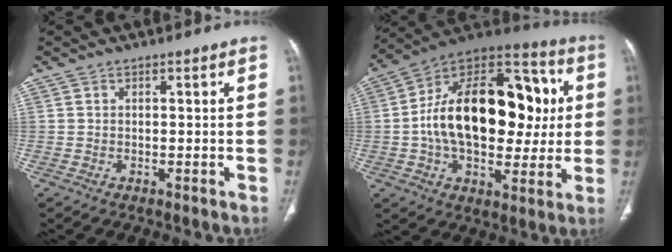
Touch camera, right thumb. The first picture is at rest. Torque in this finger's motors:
{"motor_torque": [2.46, 2.55, 1.28, -1.01, 0.31]}